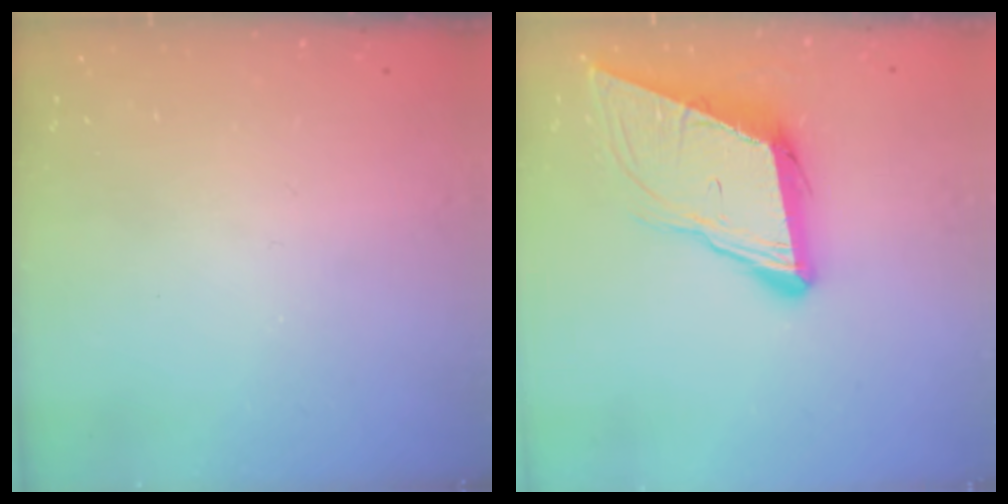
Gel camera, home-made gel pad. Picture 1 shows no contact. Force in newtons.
{"total": 11.7, "press": 11.1, "slide": 3.5}